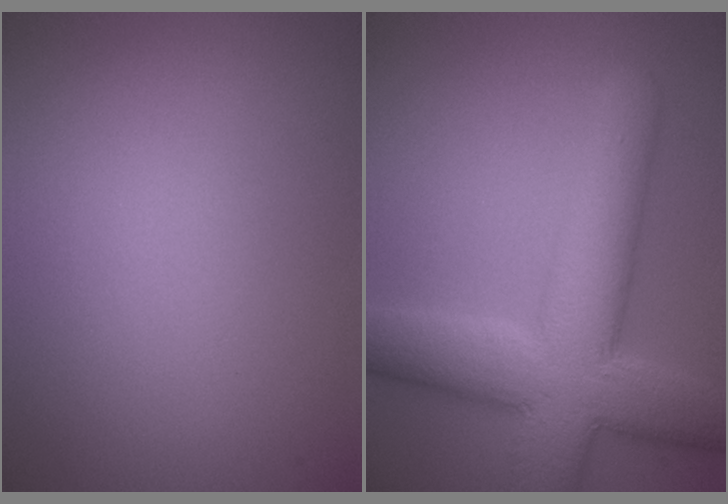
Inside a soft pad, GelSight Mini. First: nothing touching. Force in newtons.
{"total": 9.9, "press": 9.9, "slide": 0.6}